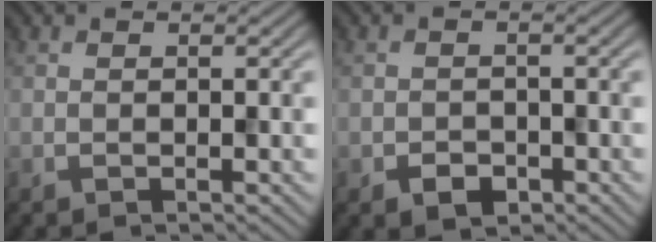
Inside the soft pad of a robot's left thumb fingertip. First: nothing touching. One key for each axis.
{"total": 2.3, "fx": -1.2, "fy": 1.6, "fz": 1.0, "tx": -0.017, "ty": -0.005, "tz": -0.022}